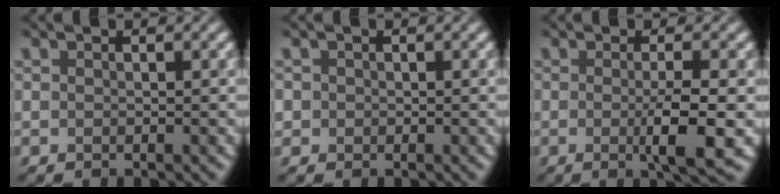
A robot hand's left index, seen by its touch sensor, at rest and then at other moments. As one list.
[{"total": 0.9, "force": [0.0, 0.9, 0.1], "torque": [0.007, -0.002, -0.003]}, {"total": 4.4, "force": [-0.7, 0.6, 4.3], "torque": [-0.069, -0.009, -0.010]}]